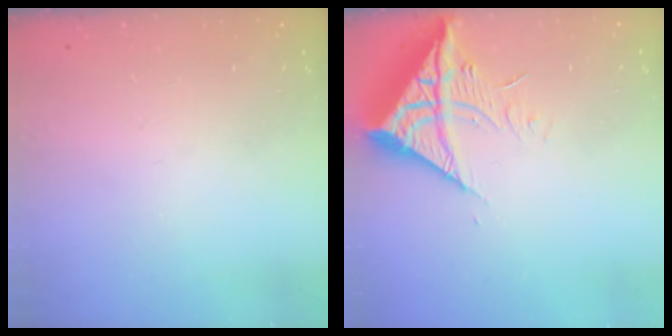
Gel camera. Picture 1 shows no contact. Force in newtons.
{"total": 11.9, "press": 11.8, "slide": 1.4}